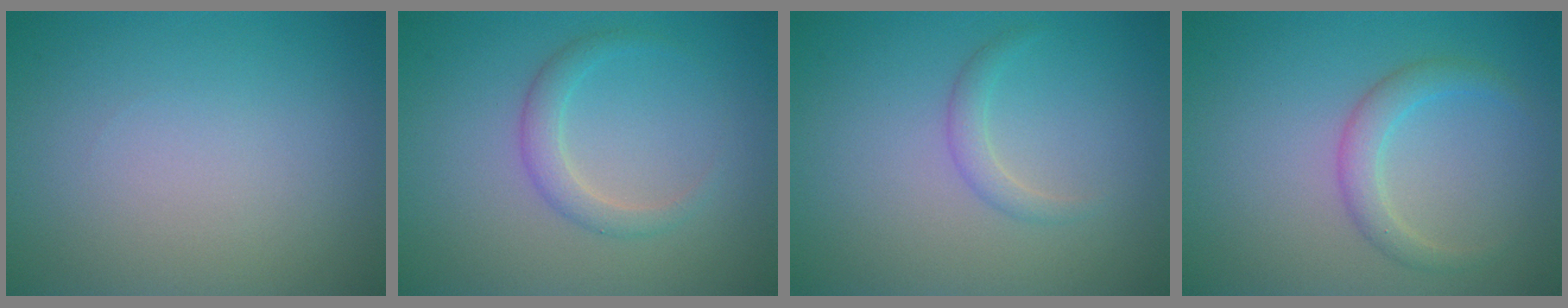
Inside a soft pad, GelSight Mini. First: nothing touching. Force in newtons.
{"total": 2.0, "press": 2.0, "slide": 0.0}
{"total": 1.3, "press": 1.3, "slide": 0.1}
{"total": 2.2, "press": 2.2, "slide": 0.1}